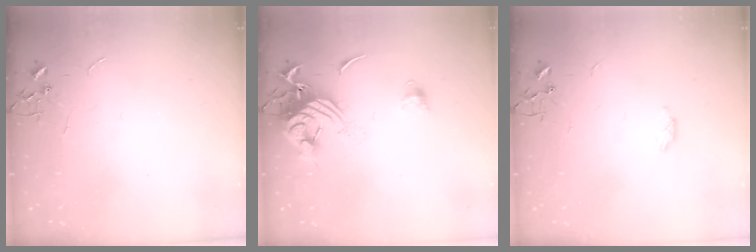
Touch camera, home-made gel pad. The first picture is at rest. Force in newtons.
{"total": 13.5, "press": 13.4, "slide": 1.5}
{"total": 3.4, "press": 3.4, "slide": 0.5}